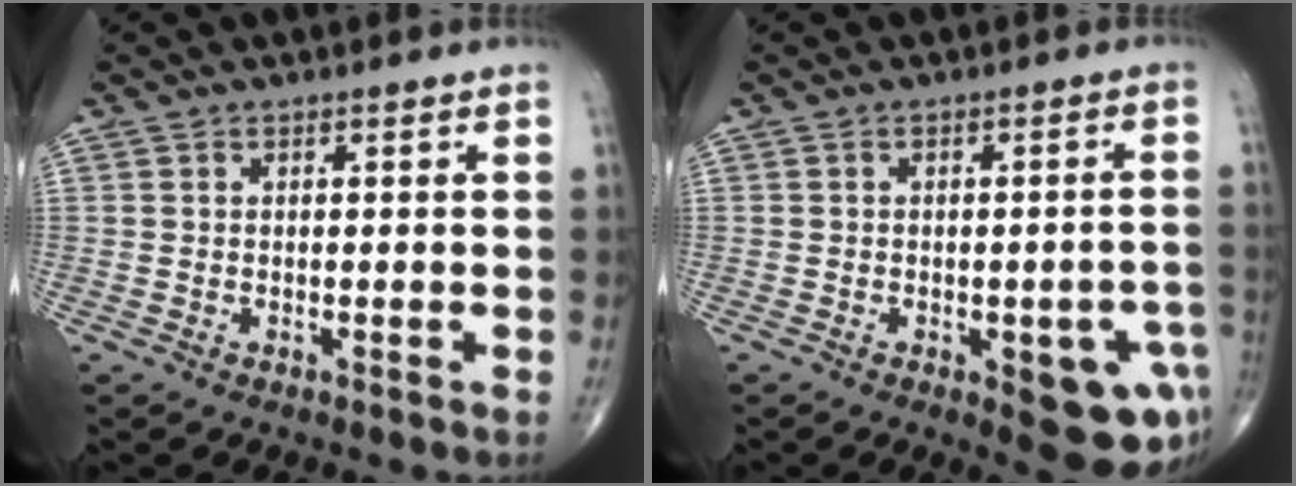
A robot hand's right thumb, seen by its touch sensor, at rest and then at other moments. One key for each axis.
{"total": 11.7, "fx": -4.3, "fy": 4.8, "fz": 9.7, "tx": -0.084, "ty": 0.016, "tz": -0.040}